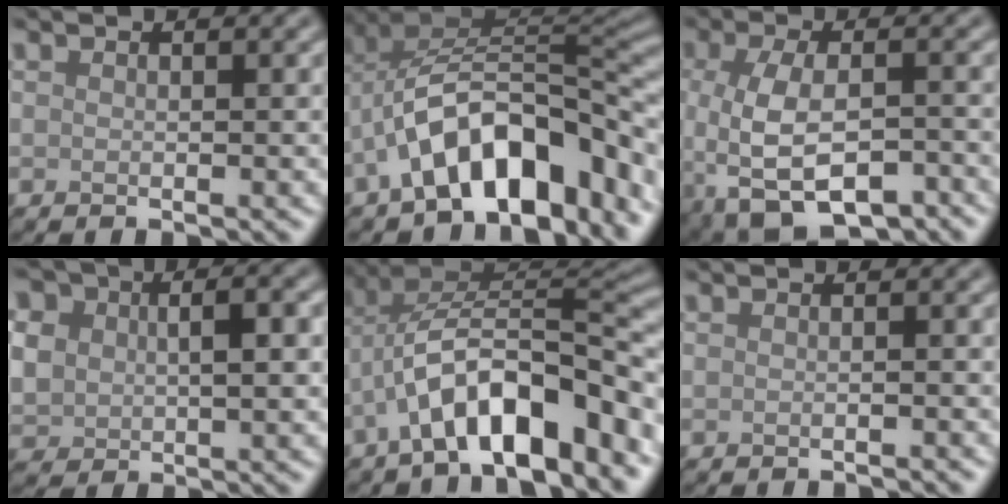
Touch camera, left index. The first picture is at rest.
{"total": 12.7, "force": [-4.5, 7.4, 9.3], "torque": [-0.130, 0.014, -0.080]}
{"total": 8.4, "force": [-3.4, 4.3, 6.4], "torque": [-0.134, -0.028, -0.053]}
{"total": 9.5, "force": [1.5, 7.2, 6.0], "torque": [-0.114, 0.019, 0.018]}
{"total": 11.2, "force": [-4.5, 4.5, 9.3], "torque": [-0.143, 0.020, -0.079]}
{"total": 1.0, "force": [-0.9, 0.1, 0.4], "torque": [0.000, -0.002, -0.018]}